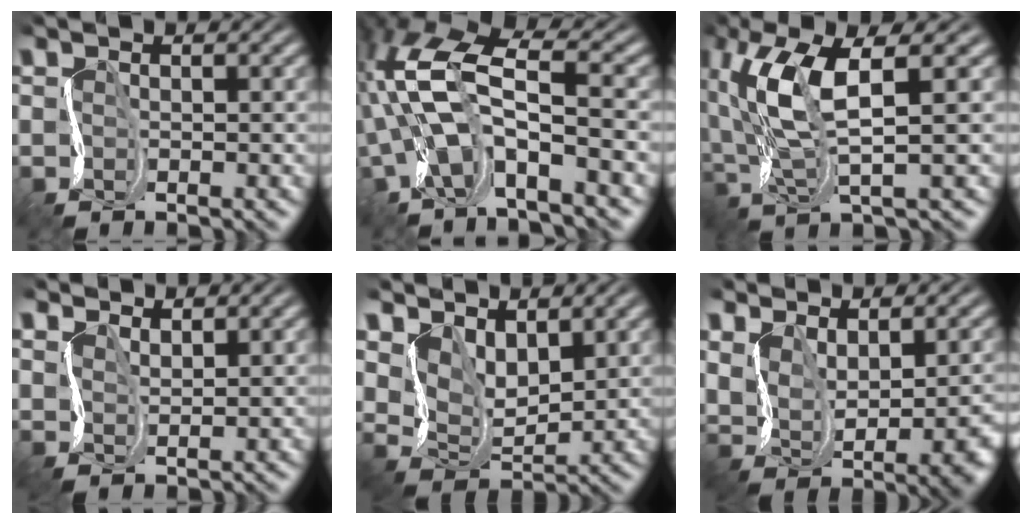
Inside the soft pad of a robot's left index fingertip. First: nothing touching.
{"total": 8.7, "force": [-1.8, 3.3, 7.9], "torque": [-0.164, 0.012, -0.049]}
{"total": 7.3, "force": [2.5, 1.8, 6.6], "torque": [-0.147, 0.009, 0.048]}
{"total": 2.9, "force": [2.8, 0.3, 0.1], "torque": [-0.010, 0.006, 0.056]}
{"total": 4.5, "force": [3.5, 2.1, 1.9], "torque": [-0.053, -0.007, 0.064]}
{"total": 5.6, "force": [1.5, 3.2, 4.4], "torque": [-0.082, -0.015, 0.046]}